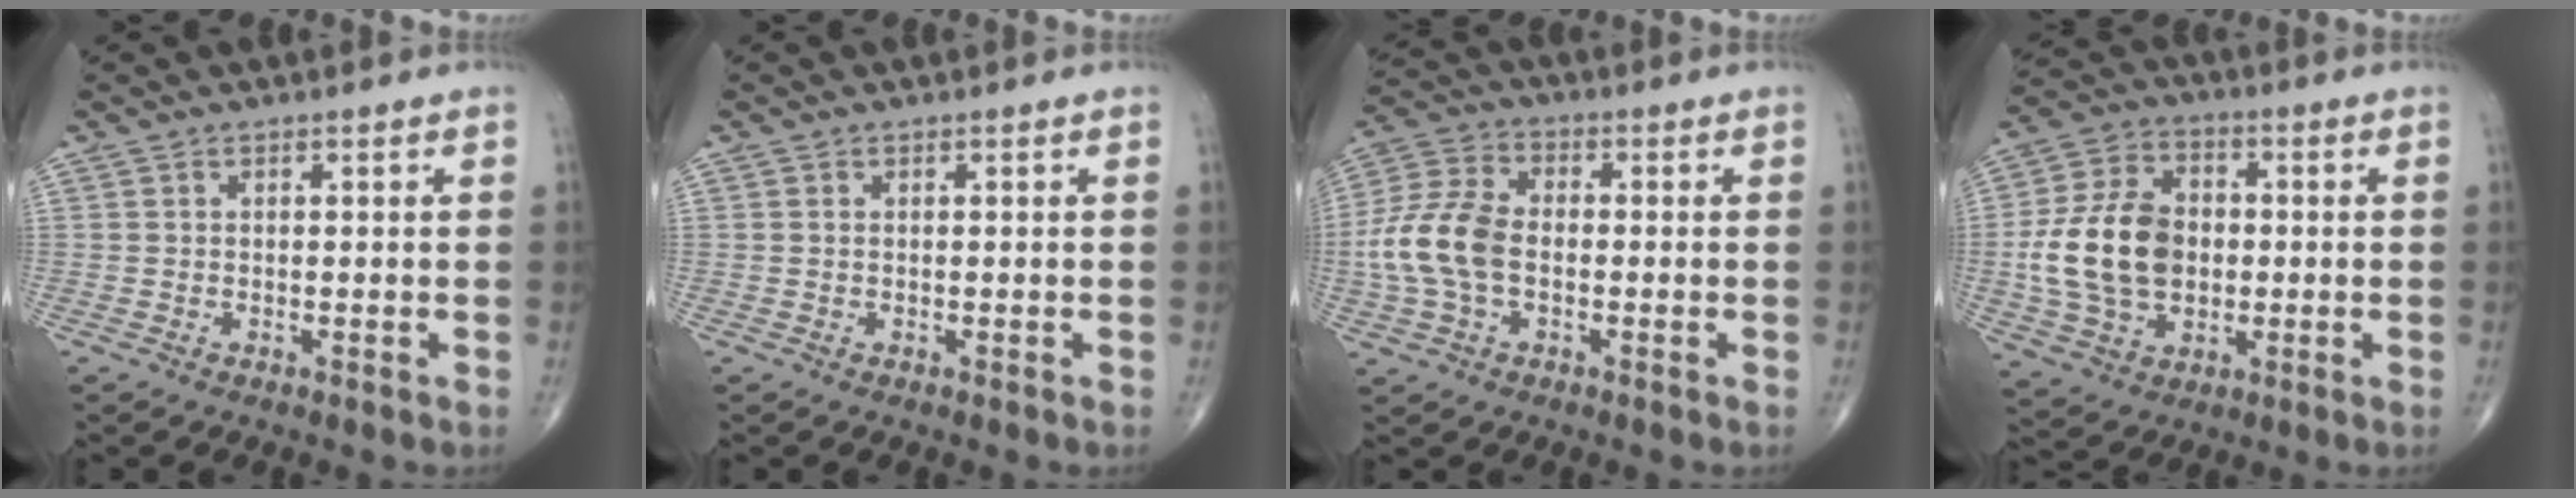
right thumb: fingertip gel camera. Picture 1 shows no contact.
{"total": 0.0}
{"total": 12.0, "force": [-1.5, 7.6, 9.2], "torque": [-0.199, 0.027, -0.034]}
{"total": 16.3, "force": [-0.7, 11.6, 11.4], "torque": [-0.203, 0.017, -0.009]}